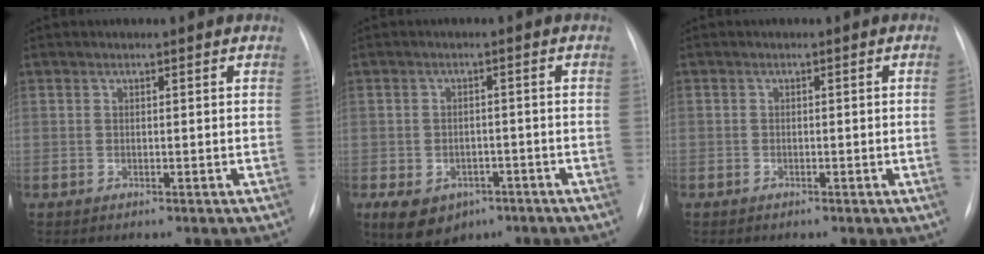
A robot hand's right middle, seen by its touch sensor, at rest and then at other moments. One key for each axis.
{"total": 10.4, "fx": -5.2, "fy": 7.7, "fz": 4.7, "tx": -0.108, "ty": 0.005, "tz": -0.066}
{"total": 1.1, "fx": -0.3, "fy": -0.3, "fz": 1.0, "tx": -0.013, "ty": 0.003, "tz": -0.006}